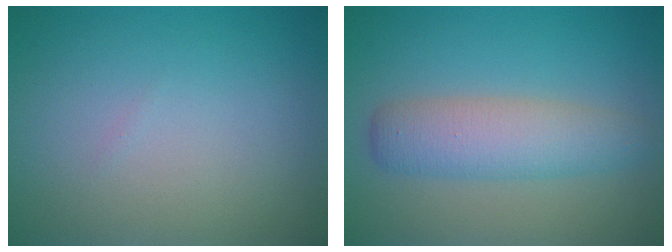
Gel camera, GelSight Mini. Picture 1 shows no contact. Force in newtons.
{"total": 4.4, "press": 4.3, "slide": 0.1}